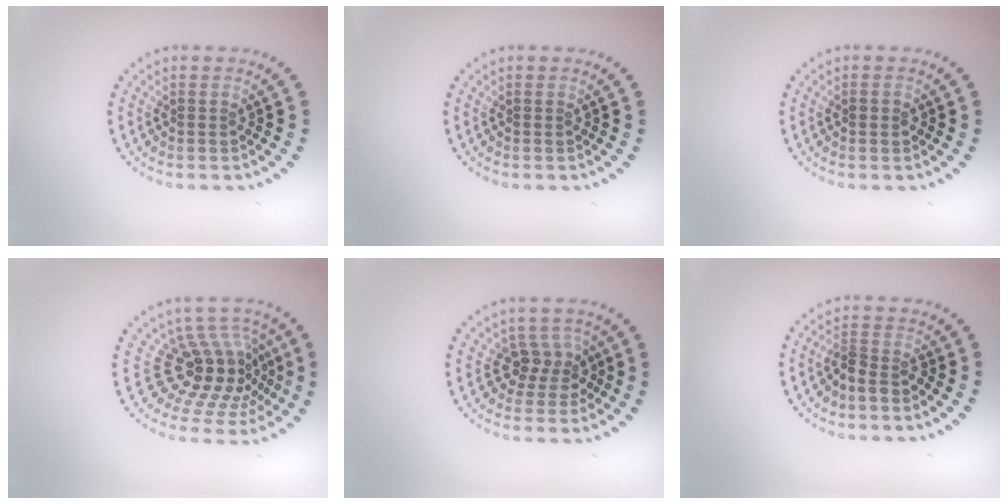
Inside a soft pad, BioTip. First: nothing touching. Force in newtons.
{"total": 0.0}
{"total": 1.1, "press": 1.1, "slide": 0.1}
{"total": 5.4, "press": 3.9, "slide": 3.7}
{"total": 2.5, "press": 1.9, "slide": 1.6}
{"total": 1.9, "press": 1.4, "slide": 1.3}